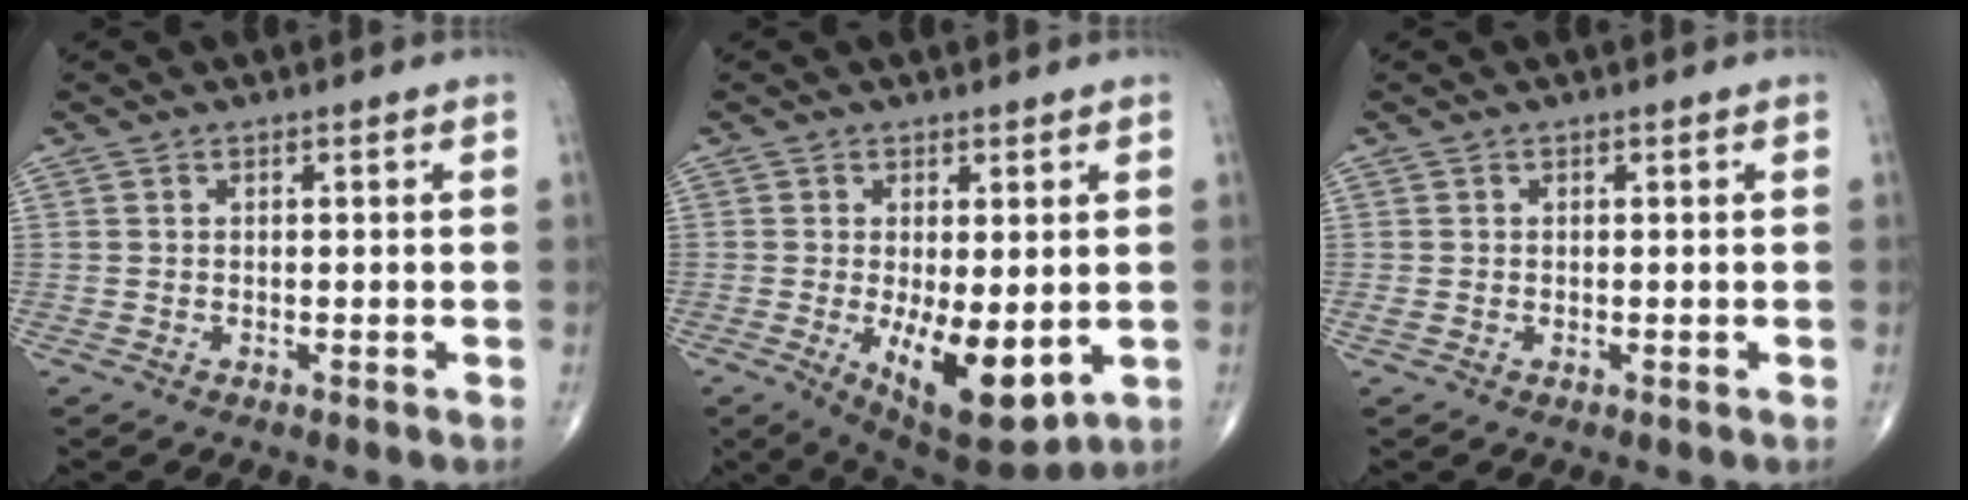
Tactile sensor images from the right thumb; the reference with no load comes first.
{"total": 11.8, "force": [-2.1, 4.9, 10.5], "torque": [-0.152, -0.027, -0.015]}
{"total": 0.5, "force": [0.0, 0.3, 0.4], "torque": [-0.015, 0.002, 0.002]}